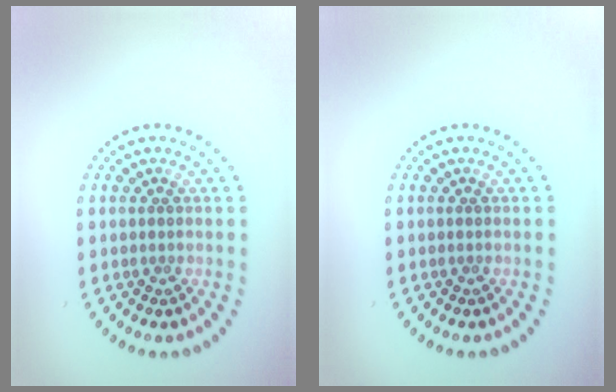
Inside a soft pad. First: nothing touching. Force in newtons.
{"total": 0.0}